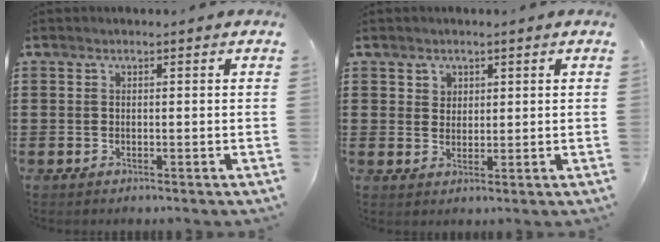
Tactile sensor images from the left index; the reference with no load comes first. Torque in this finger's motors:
{"motor_torque": [0.11, -0.21, 0.13, 0.00]}